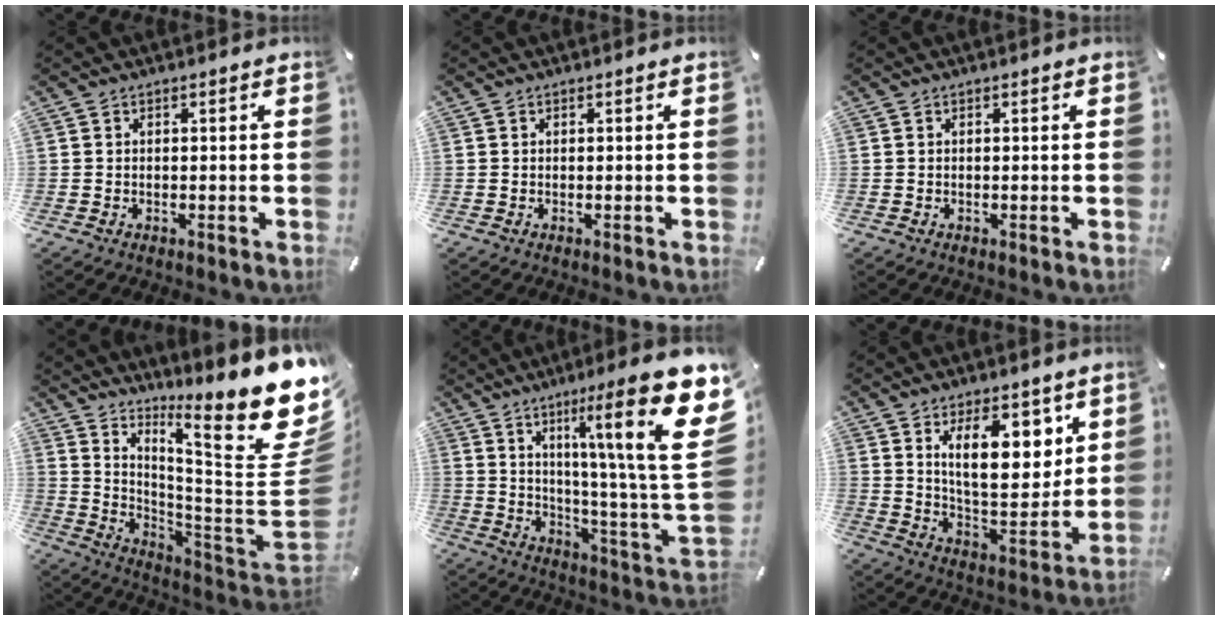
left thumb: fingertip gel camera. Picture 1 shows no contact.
{"total": 0.0}
{"total": 0.0}
{"total": 22.8, "force": [12.7, 4.6, 18.3], "torque": [-0.258, -0.123, 0.200]}
{"total": 24.3, "force": [10.5, 3.5, 21.7], "torque": [-0.317, -0.089, 0.153]}
{"total": 15.8, "force": [7.5, 7.8, 11.5], "torque": [-0.157, -0.033, 0.125]}